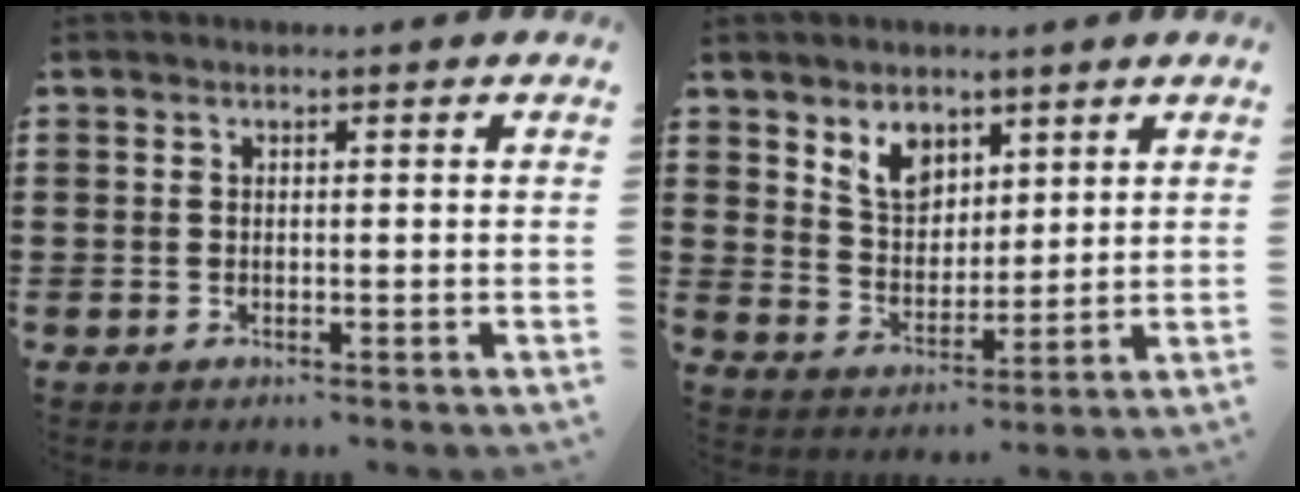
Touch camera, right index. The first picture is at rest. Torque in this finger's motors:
{"motor_torque": [0.23, 0.05, 0.24, 0.08]}